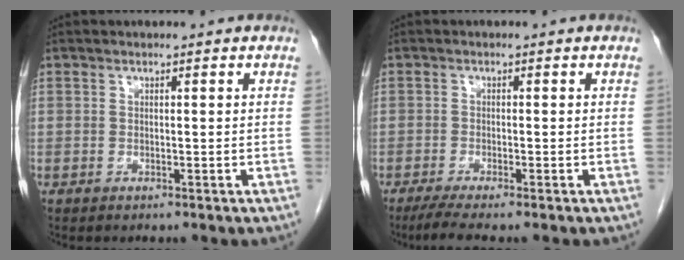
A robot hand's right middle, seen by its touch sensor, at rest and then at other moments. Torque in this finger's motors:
{"motor_torque": [0.55, -0.44, 0.08, 0.02]}